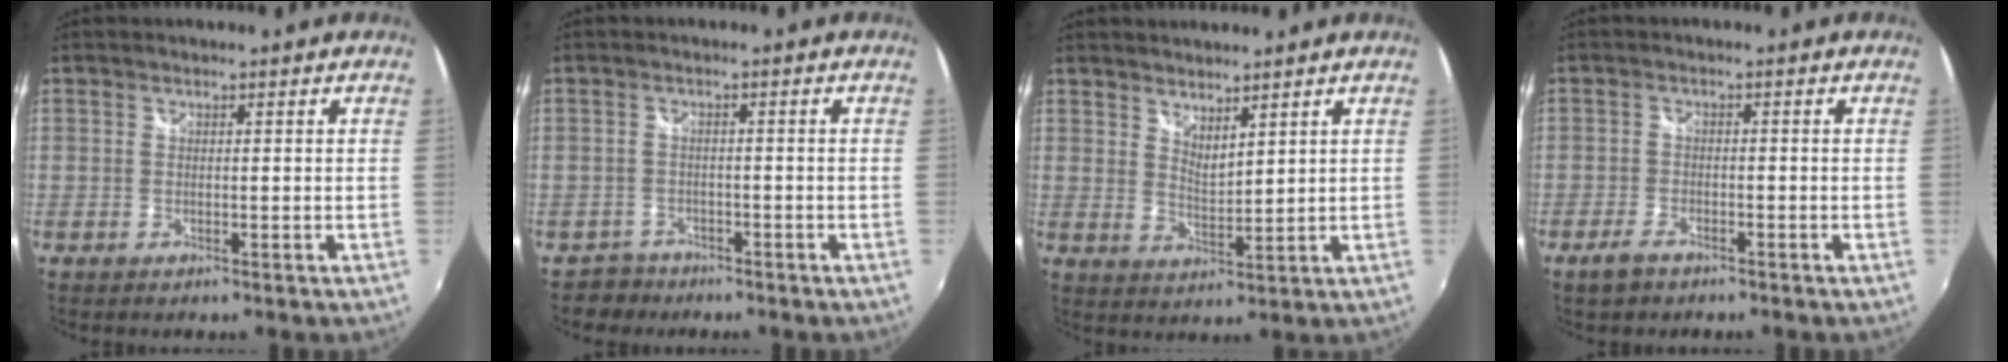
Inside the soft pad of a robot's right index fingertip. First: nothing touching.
{"total": 3.3, "force": [-2.4, 2.2, -0.4], "torque": [-0.003, 0.006, -0.042]}
{"total": 4.1, "force": [3.5, 1.0, 1.8], "torque": [-0.026, -0.007, 0.061]}
{"total": 3.4, "force": [-2.6, 1.5, 1.7], "torque": [-0.046, -0.005, -0.050]}